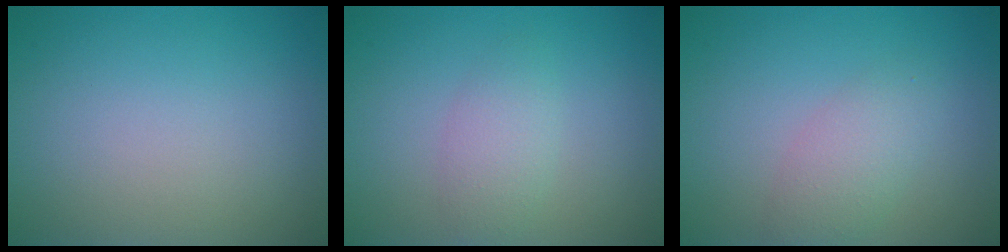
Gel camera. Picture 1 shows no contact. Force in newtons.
{"total": 2.2, "press": 2.2, "slide": 0.1}
{"total": 2.7, "press": 2.7, "slide": 0.1}